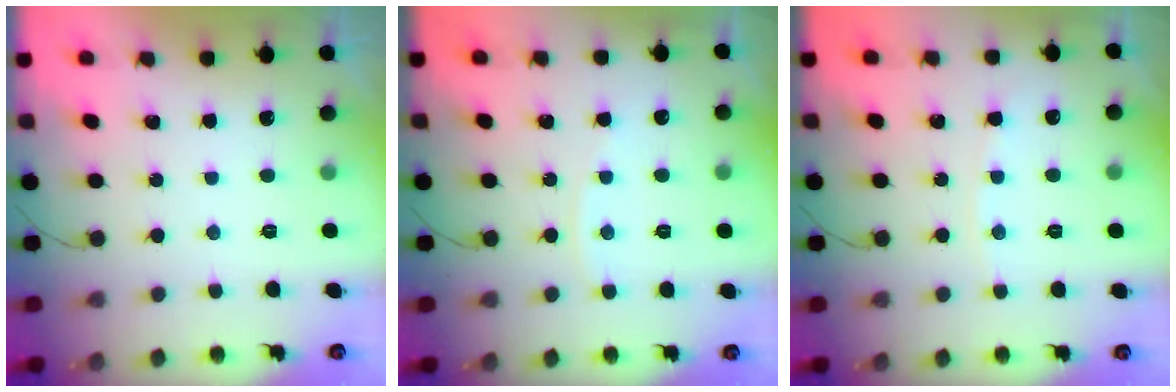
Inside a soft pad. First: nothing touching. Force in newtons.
{"total": 2.6, "press": 2.6, "slide": 0.3}
{"total": 4.1, "press": 4.0, "slide": 0.6}